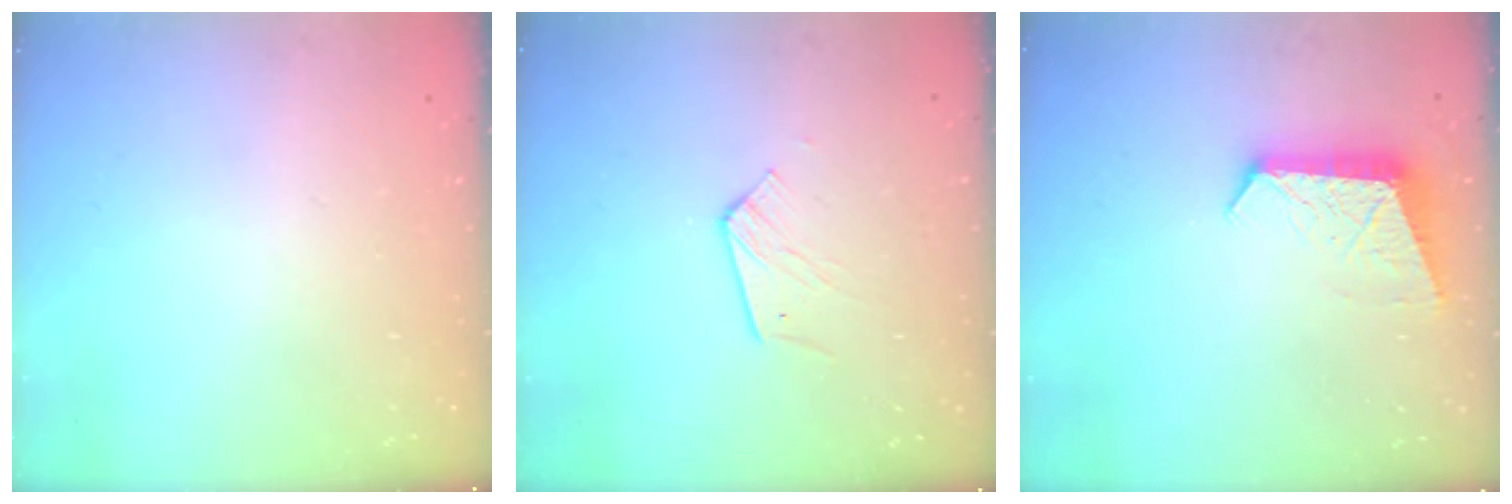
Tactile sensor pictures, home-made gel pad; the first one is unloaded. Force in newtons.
{"total": 5.4, "press": 5.4, "slide": 0.5}
{"total": 8.8, "press": 8.8, "slide": 0.7}